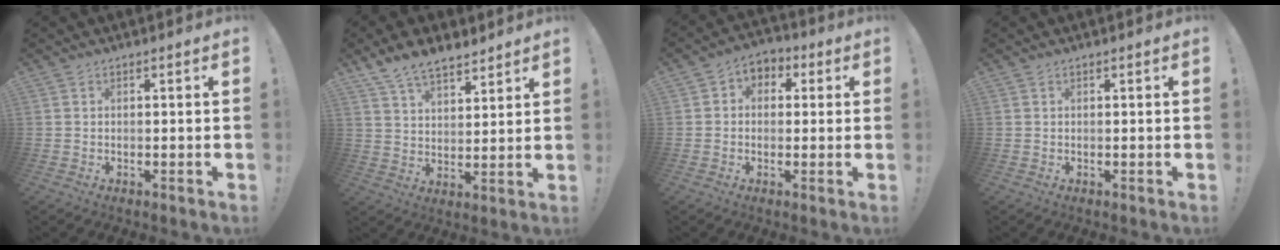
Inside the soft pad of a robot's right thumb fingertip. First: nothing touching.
{"total": 9.5, "force": [7.7, 4.1, 3.7], "torque": [-0.067, -0.047, 0.148]}
{"total": 4.9, "force": [-0.8, 4.4, 2.2], "torque": [-0.021, 0.015, -0.014]}
{"total": 0.0}